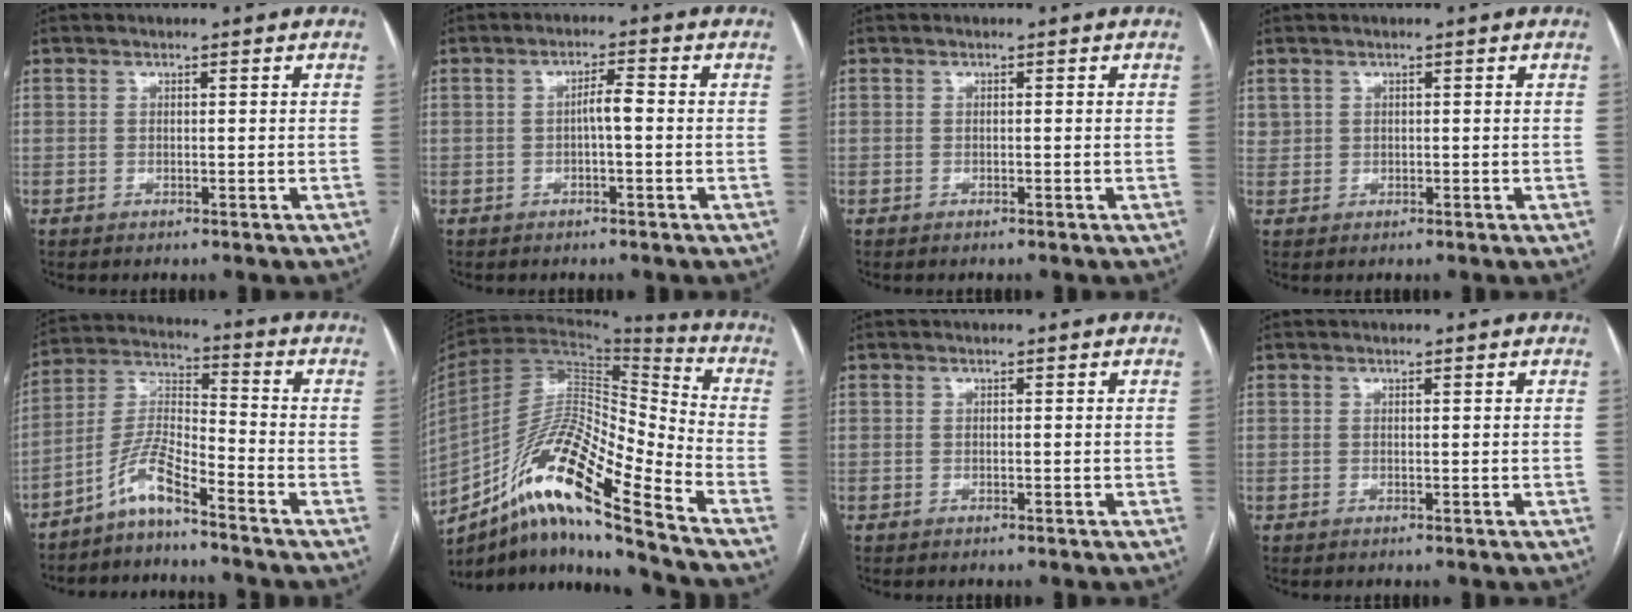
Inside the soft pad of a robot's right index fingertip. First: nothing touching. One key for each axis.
{"total": 2.7, "fx": -0.3, "fy": 0.3, "fz": 2.7, "tx": -0.044, "ty": 0.005, "tz": -0.006}
{"total": 0.0}
{"total": 1.3, "fx": 0.7, "fy": 1.1, "fz": 0.1, "tx": 0.009, "ty": 0.006, "tz": 0.010}
{"total": 7.3, "fx": -5.6, "fy": 0.5, "fz": 4.6, "tx": -0.105, "ty": 0.005, "tz": -0.114}
{"total": 19.7, "fx": -12.9, "fy": 1.6, "fz": 14.7, "tx": -0.293, "ty": -0.009, "tz": -0.237}
{"total": 0.0}
{"total": 0.0}